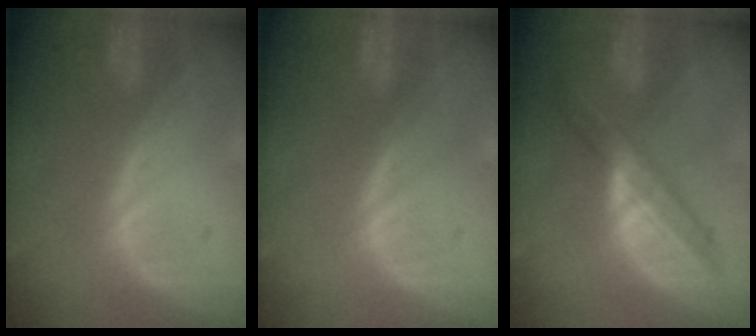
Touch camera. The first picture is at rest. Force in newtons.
{"total": 0.0}
{"total": 6.1, "press": 6.0, "slide": 0.9}